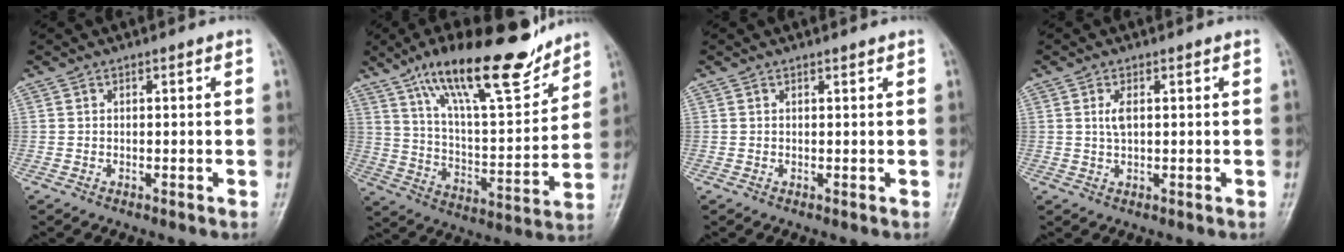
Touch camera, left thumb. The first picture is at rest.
{"total": 22.0, "force": [15.3, 6.1, 14.5], "torque": [-0.204, -0.068, 0.258]}
{"total": 0.6, "force": [0.6, 0.0, 0.1], "torque": [-0.002, -0.003, 0.008]}
{"total": 2.4, "force": [0.6, 1.0, 2.1], "torque": [-0.042, 0.000, 0.015]}